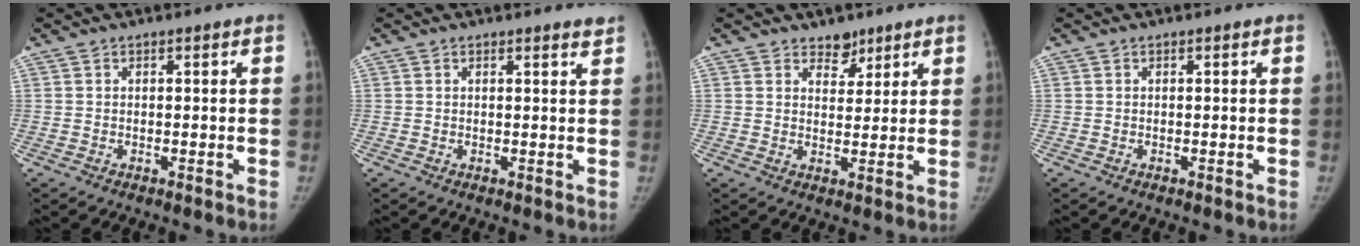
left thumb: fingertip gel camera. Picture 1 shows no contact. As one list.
[{"total": 1.5, "force": [1.4, 0.1, 0.6], "torque": [-0.004, -0.009, 0.016]}, {"total": 3.8, "force": [2.9, 2.2, 1.1], "torque": [0.007, -0.021, 0.047]}, {"total": 0.0}]